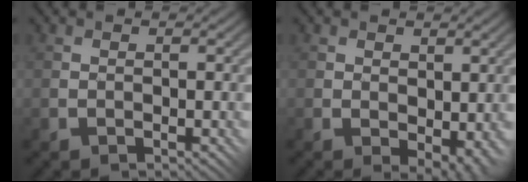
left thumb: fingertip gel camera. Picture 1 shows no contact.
{"total": 2.8, "force": [0.3, 1.8, 2.1], "torque": [-0.040, -0.010, 0.013]}